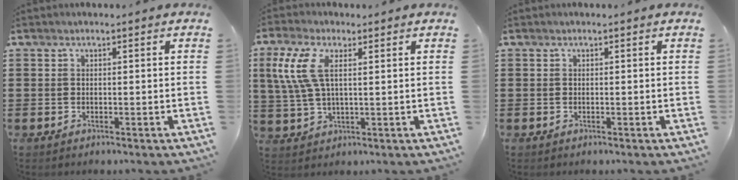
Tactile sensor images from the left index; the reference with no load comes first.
{"total": 7.2, "force": [2.6, 3.1, 5.9], "torque": [-0.148, 0.002, 0.040]}
{"total": 0.0}